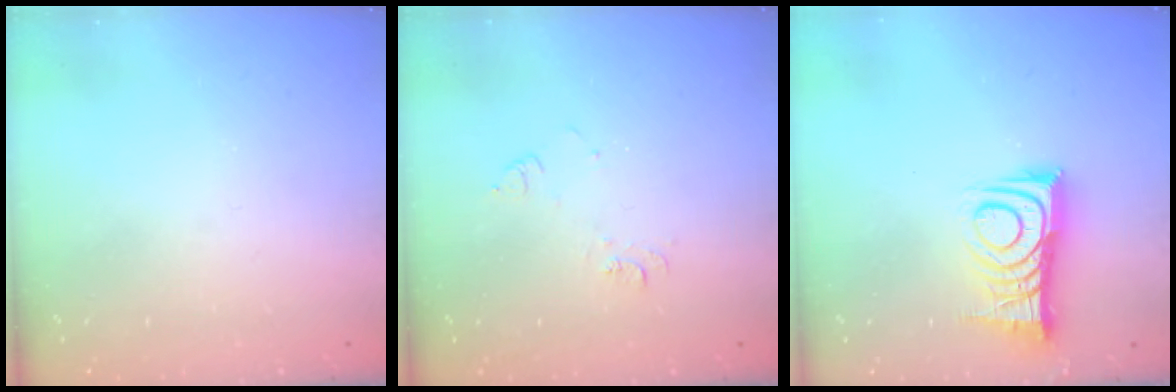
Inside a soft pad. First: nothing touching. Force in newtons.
{"total": 6.2, "press": 6.2, "slide": 0.5}
{"total": 12.2, "press": 12.1, "slide": 0.9}